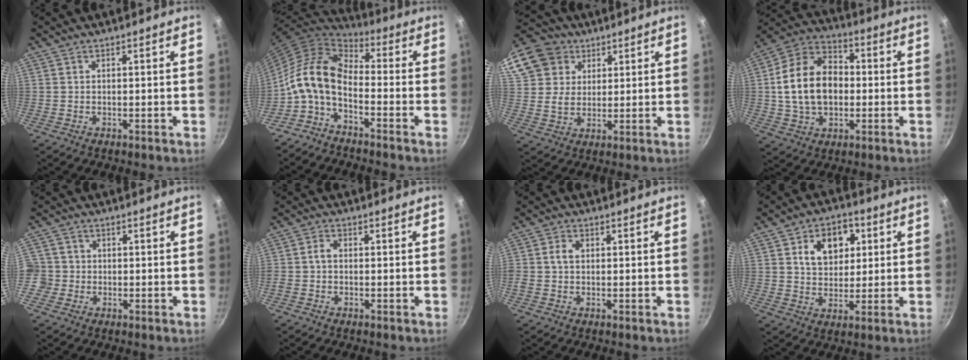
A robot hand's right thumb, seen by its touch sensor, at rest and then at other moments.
{"total": 12.4, "force": [-3.1, 6.9, 9.9], "torque": [-0.191, 0.045, -0.079]}
{"total": 16.8, "force": [8.4, 13.0, 6.5], "torque": [-0.139, 0.015, 0.153]}
{"total": 16.9, "force": [0.0, 12.0, 11.9], "torque": [-0.183, 0.029, -0.011]}
{"total": 5.0, "force": [-1.1, 4.7, 1.1], "torque": [-0.003, 0.014, -0.026]}
{"total": 2.1, "force": [-0.3, 1.5, 1.4], "torque": [-0.025, 0.009, -0.009]}
{"total": 2.7, "force": [0.3, 2.0, 1.8], "torque": [-0.030, 0.007, 0.000]}
{"total": 10.7, "force": [3.2, 7.8, 6.7], "torque": [-0.062, 0.001, 0.045]}